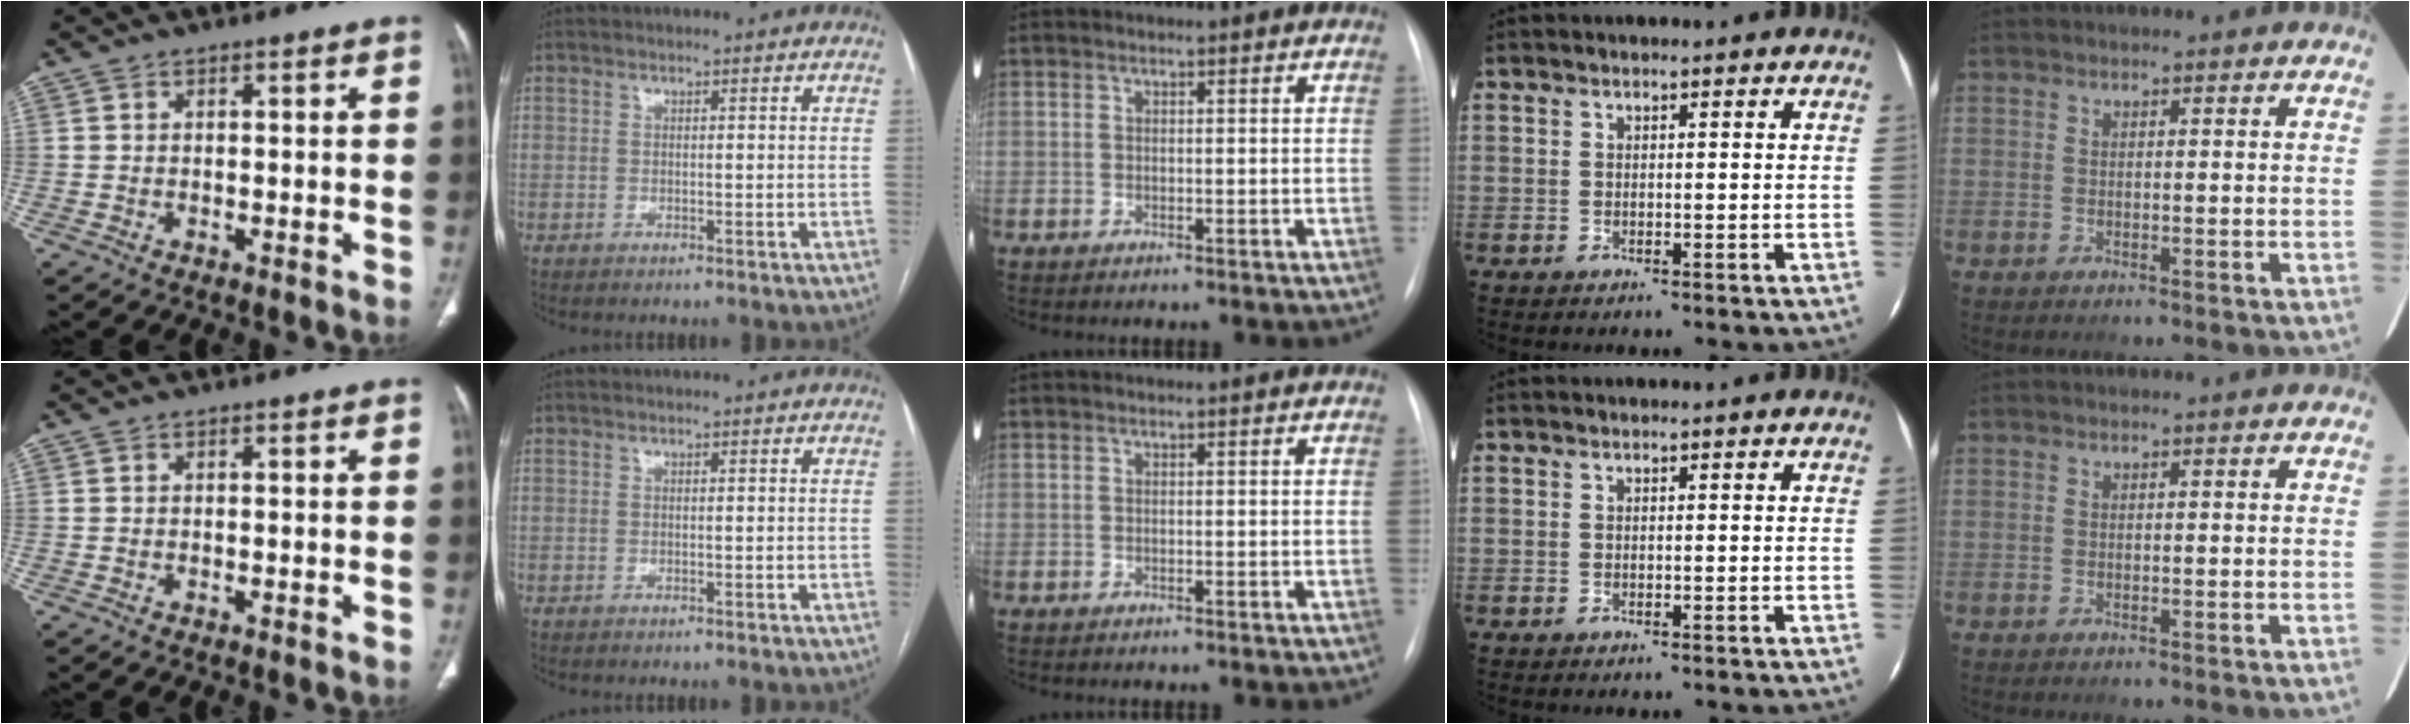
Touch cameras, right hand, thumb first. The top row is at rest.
{}